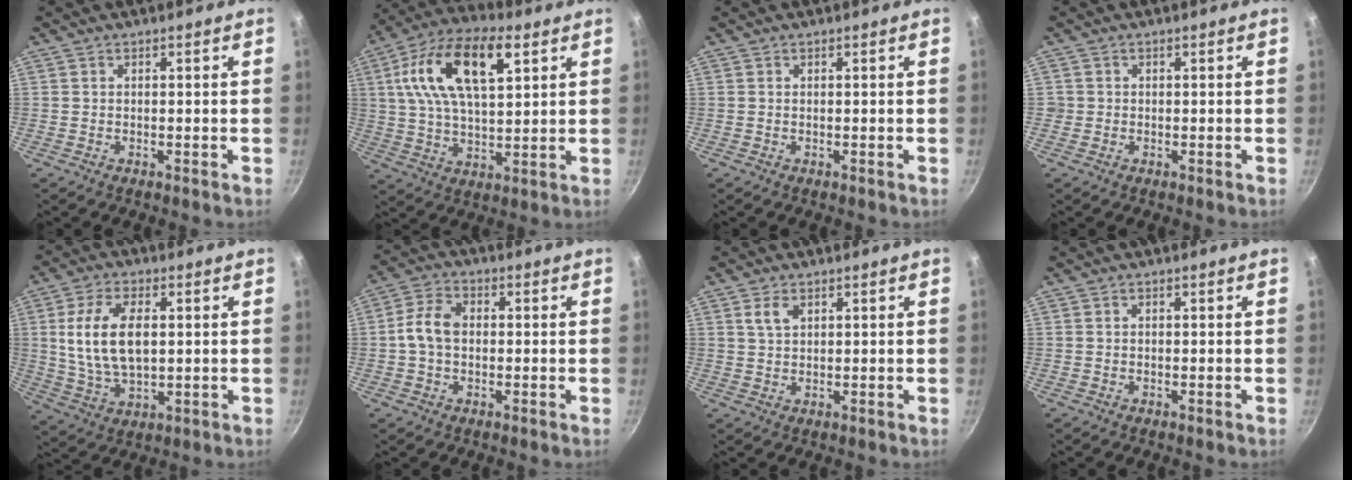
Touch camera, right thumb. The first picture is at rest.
{"total": 18.5, "force": [6.4, 8.7, 15.0], "torque": [-0.272, 0.007, 0.111]}
{"total": 0.0}
{"total": 1.0, "force": [-0.1, 1.0, 0.0], "torque": [0.005, 0.005, -0.003]}
{"total": 13.2, "force": [2.0, 7.1, 10.9], "torque": [-0.205, -0.001, 0.044]}
{"total": 6.8, "force": [-0.1, 4.8, 4.8], "torque": [-0.092, 0.020, -0.007]}
{"total": 3.1, "force": [1.5, 1.8, 2.0], "torque": [-0.035, -0.003, 0.033]}
{"total": 0.0}